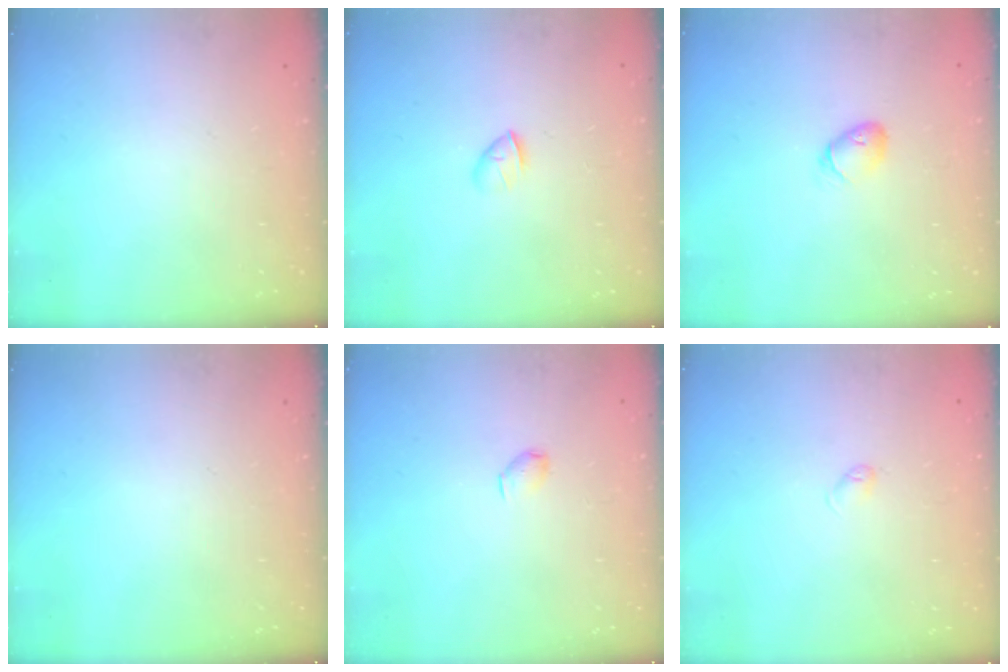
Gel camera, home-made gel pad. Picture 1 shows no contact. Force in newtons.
{"total": 2.6, "press": 2.5, "slide": 0.8}
{"total": 5.7, "press": 5.6, "slide": 1.2}
{"total": 0.0}
{"total": 2.9, "press": 2.9, "slide": 0.5}
{"total": 3.0, "press": 2.9, "slide": 0.6}